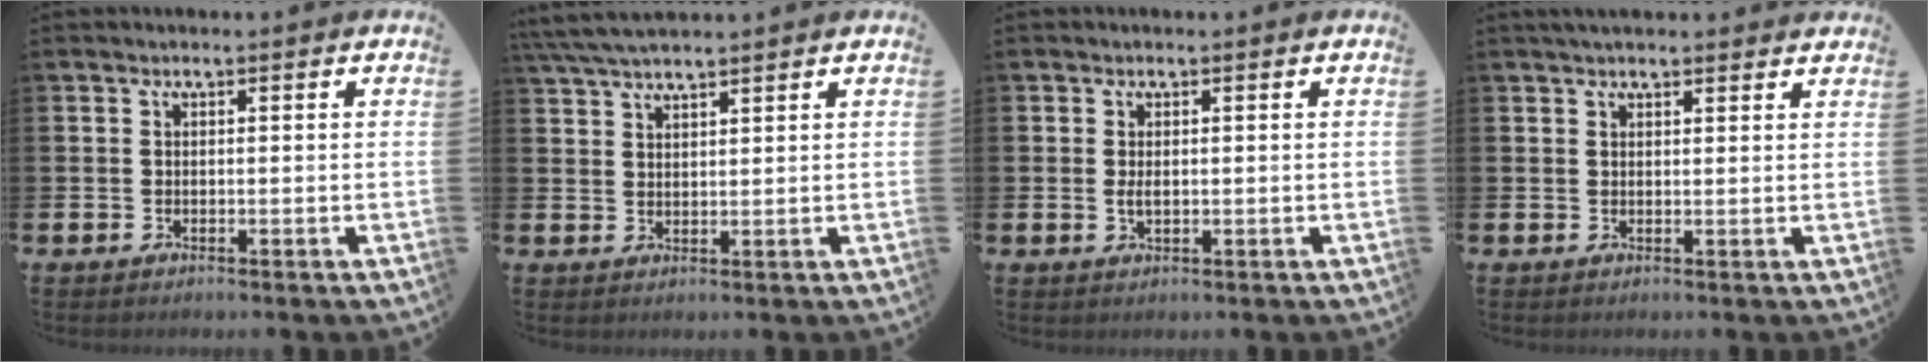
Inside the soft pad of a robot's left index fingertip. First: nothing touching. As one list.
[{"total": 4.6, "force": [4.2, 0.7, 1.8], "torque": [-0.048, -0.006, 0.079]}, {"total": 1.3, "force": [0.1, 0.6, 1.1], "torque": [-0.023, 0.003, 0.000]}, {"total": 2.2, "force": [2.1, 0.4, 0.6], "torque": [-0.011, -0.002, 0.037]}]